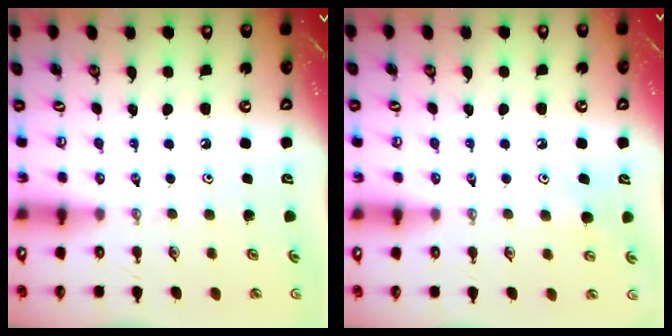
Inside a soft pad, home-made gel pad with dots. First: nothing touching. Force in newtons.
{"total": 6.2, "press": 6.1, "slide": 1.1}